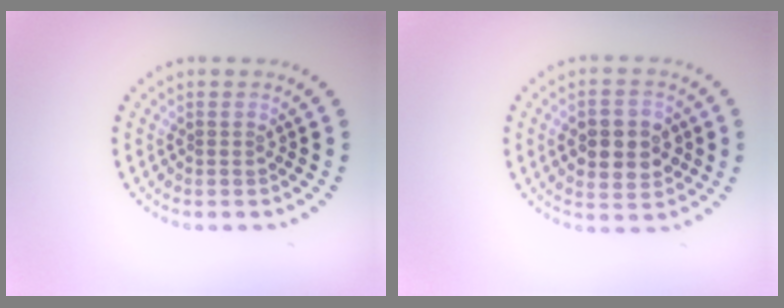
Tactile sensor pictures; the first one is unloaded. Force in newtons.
{"total": 4.7, "press": 4.7, "slide": 0.4}